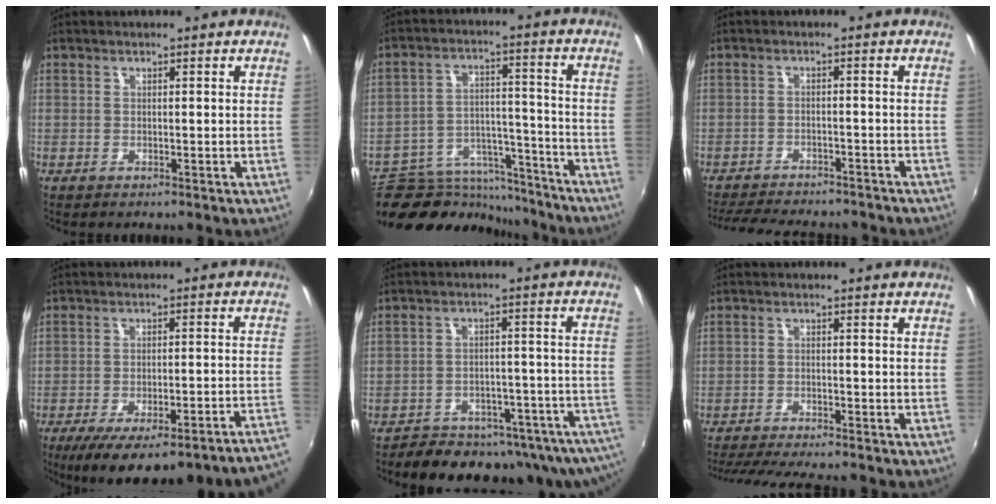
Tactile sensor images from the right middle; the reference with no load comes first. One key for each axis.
{"total": 16.5, "fx": -14.0, "fy": 7.4, "fz": 4.6, "tx": -0.093, "ty": 0.032, "tz": -0.197}
{"total": 13.3, "fx": -11.7, "fy": 3.4, "fz": 5.2, "tx": -0.116, "ty": -0.017, "tz": -0.170}
{"total": 16.9, "fx": -13.4, "fy": 1.2, "fz": 10.3, "tx": -0.134, "ty": -0.030, "tz": -0.180}
{"total": 20.4, "fx": -17.6, "fy": 5.7, "fz": 8.6, "tx": -0.106, "ty": -0.010, "tz": -0.211}
{"total": 11.9, "fx": -10.7, "fy": 1.0, "fz": 5.2, "tx": -0.115, "ty": -0.022, "tz": -0.166}